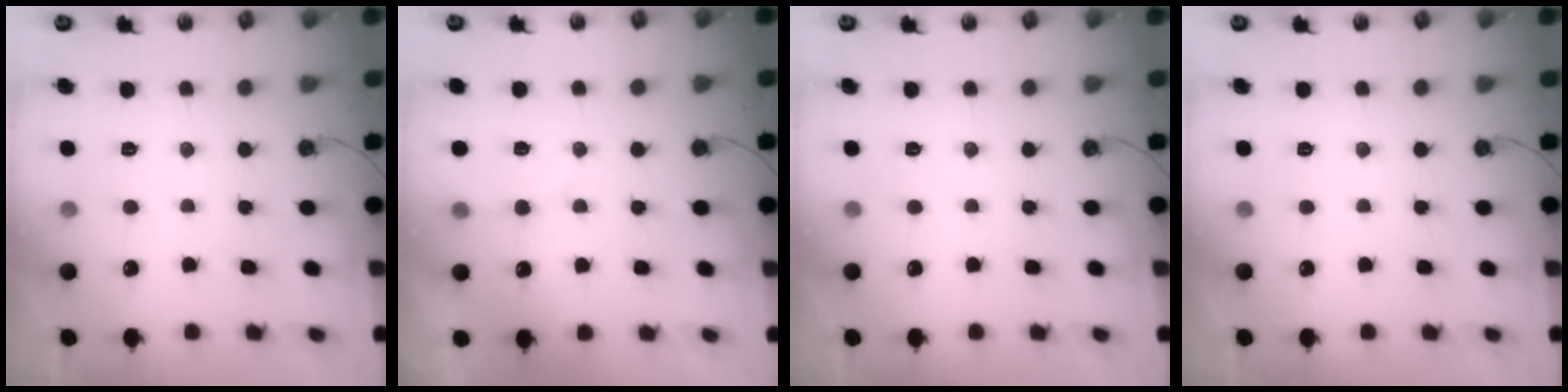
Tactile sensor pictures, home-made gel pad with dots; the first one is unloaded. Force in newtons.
{"total": 3.0, "press": 3.0, "slide": 0.2}
{"total": 0.0}
{"total": 0.0}